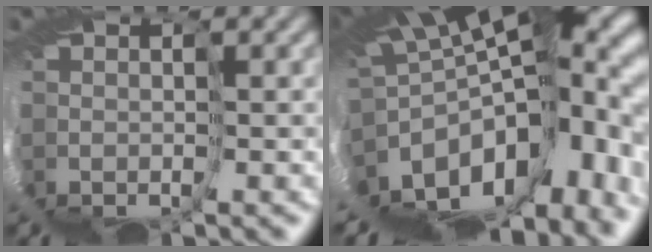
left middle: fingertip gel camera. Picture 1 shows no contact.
{"total": 8.9, "force": [-3.2, 3.0, 7.7], "torque": [-0.110, -0.004, -0.033]}